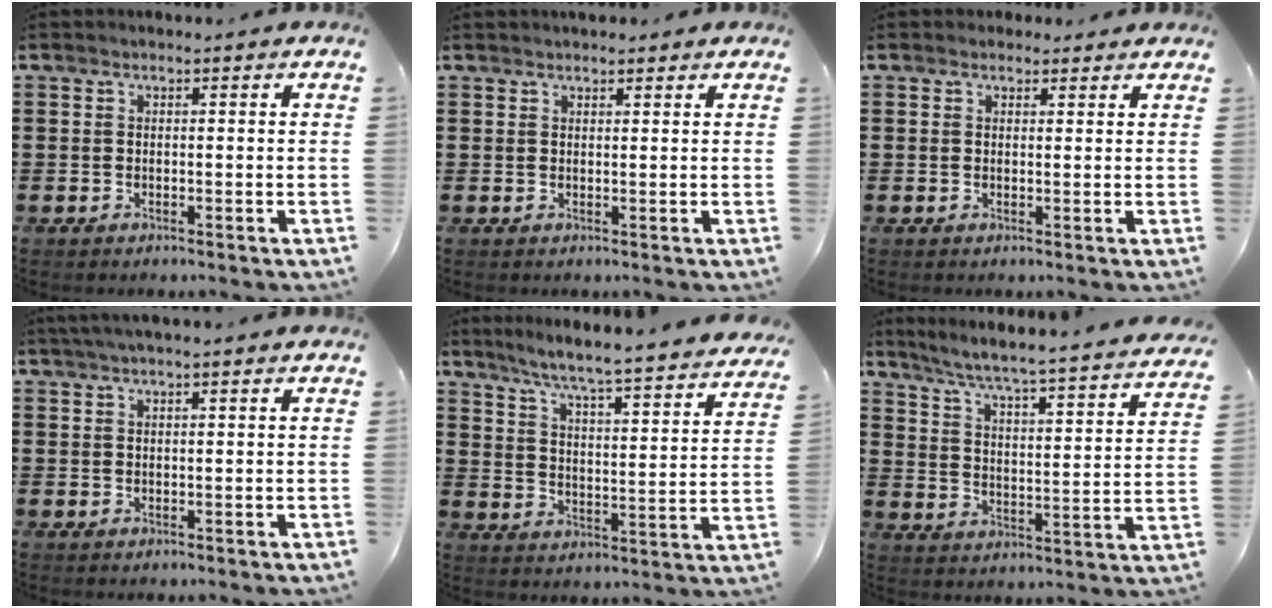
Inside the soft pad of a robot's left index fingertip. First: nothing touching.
{"total": 1.3, "force": [1.2, 0.3, 0.2], "torque": [-0.007, 0.002, 0.024]}
{"total": 1.5, "force": [1.2, 0.8, 0.2], "torque": [0.000, 0.002, 0.023]}
{"total": 1.7, "force": [1.2, -0.1, 1.2], "torque": [-0.023, 0.000, 0.022]}
{"total": 5.5, "force": [4.9, -1.1, 2.1], "torque": [-0.065, -0.046, 0.073]}
{"total": 4.7, "force": [4.2, -0.8, 2.0], "torque": [-0.060, -0.044, 0.057]}